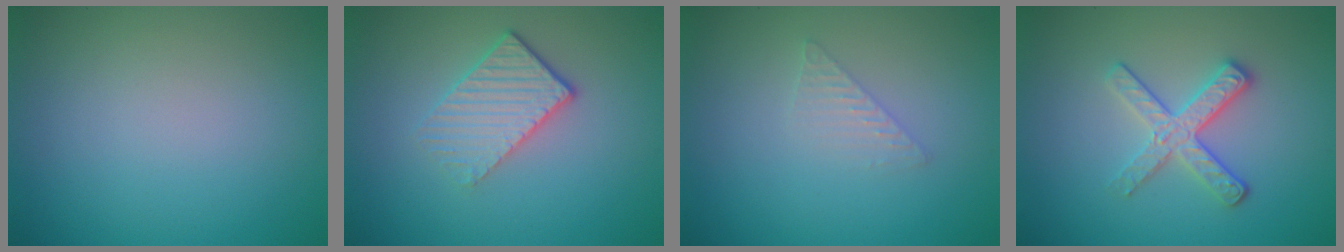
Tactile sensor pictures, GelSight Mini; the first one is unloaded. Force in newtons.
{"total": 3.3, "press": 2.7, "slide": 1.9}
{"total": 1.4, "press": 1.4, "slide": 0.1}
{"total": 3.2, "press": 2.8, "slide": 1.5}